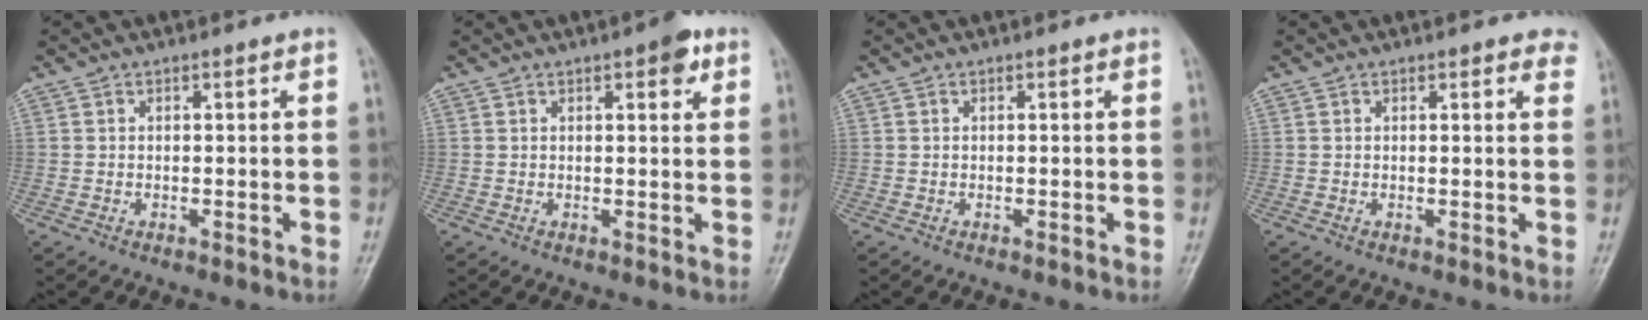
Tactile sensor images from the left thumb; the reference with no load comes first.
{"total": 3.7, "force": [1.9, 1.4, 2.8], "torque": [-0.027, -0.004, 0.020]}
{"total": 0.0}
{"total": 2.8, "force": [2.0, 1.1, 1.5], "torque": [0.002, -0.003, 0.016]}